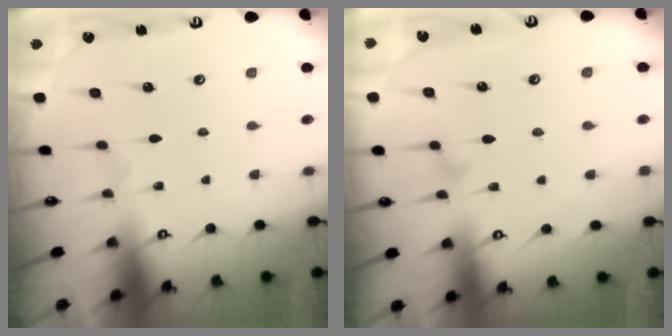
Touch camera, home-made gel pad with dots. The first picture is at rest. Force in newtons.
{"total": 4.7, "press": 4.7, "slide": 0.3}